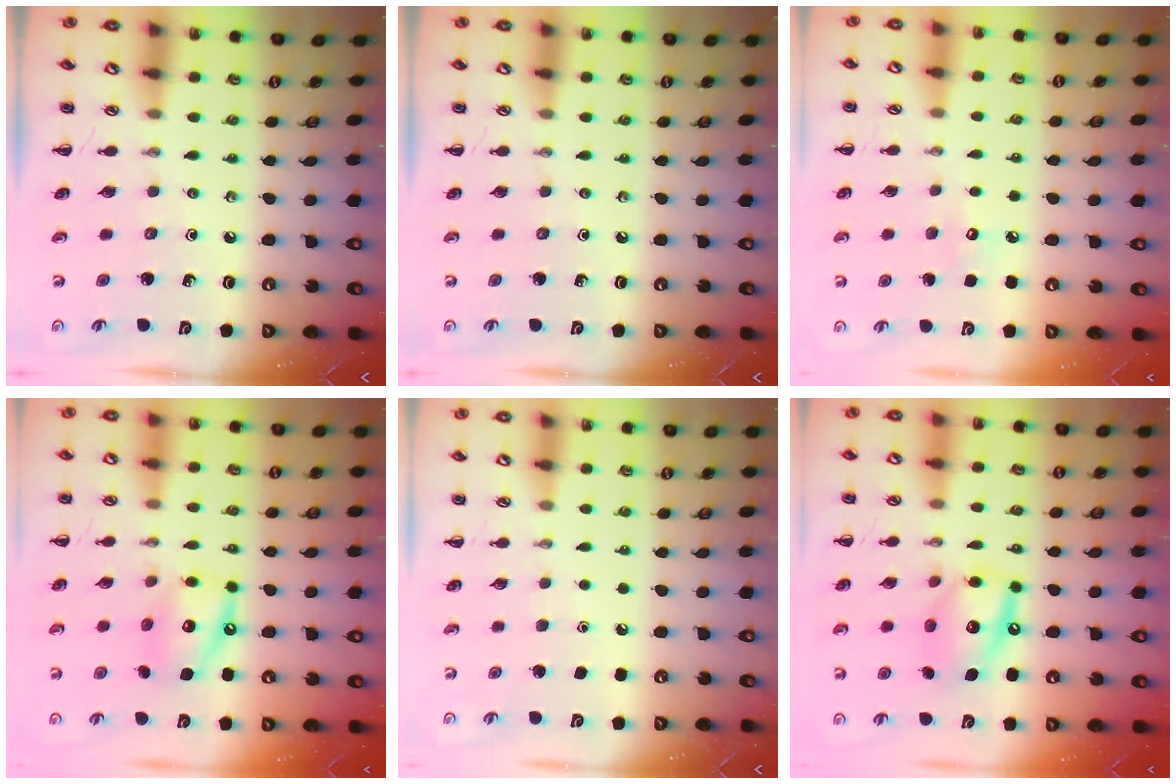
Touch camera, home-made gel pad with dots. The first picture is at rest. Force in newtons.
{"total": 0.0}
{"total": 3.8, "press": 3.7, "slide": 0.9}
{"total": 11.9, "press": 11.7, "slide": 2.3}
{"total": 1.7, "press": 1.7, "slide": 0.1}
{"total": 13.8, "press": 13.6, "slide": 2.5}